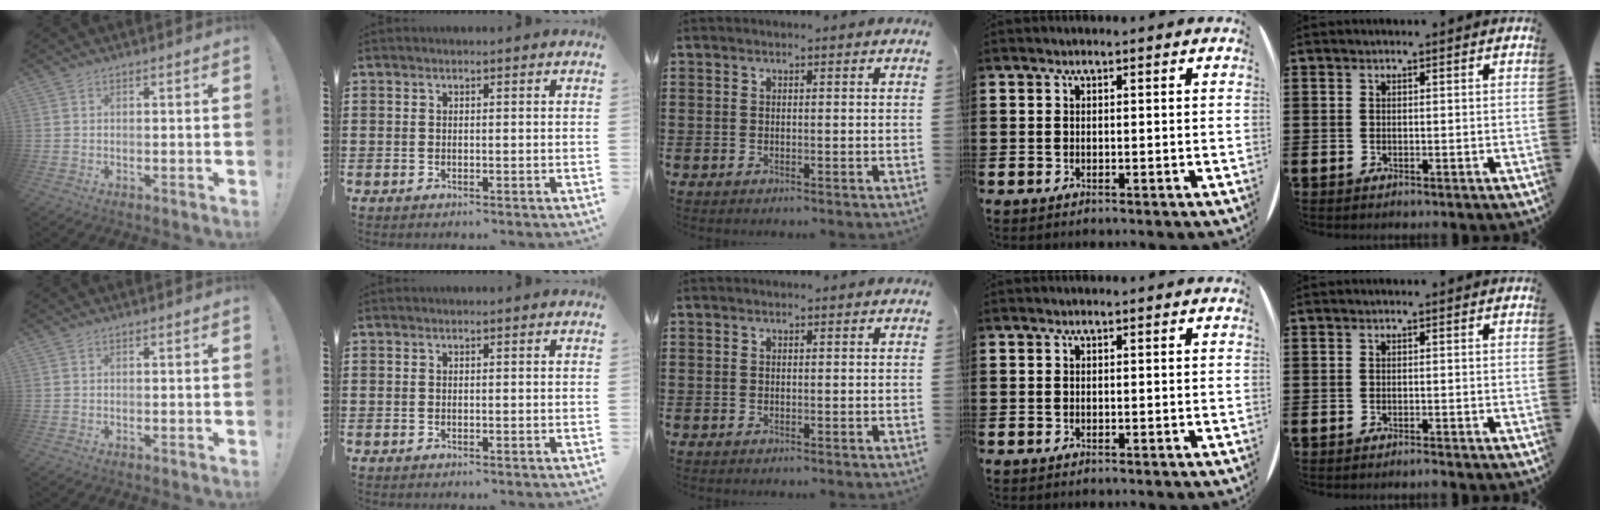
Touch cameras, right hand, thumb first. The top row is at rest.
{"little": {"total": 0.5, "force": [-0.5, 0.0, 0.3], "torque": [-0.004, -0.003, -0.009]}}